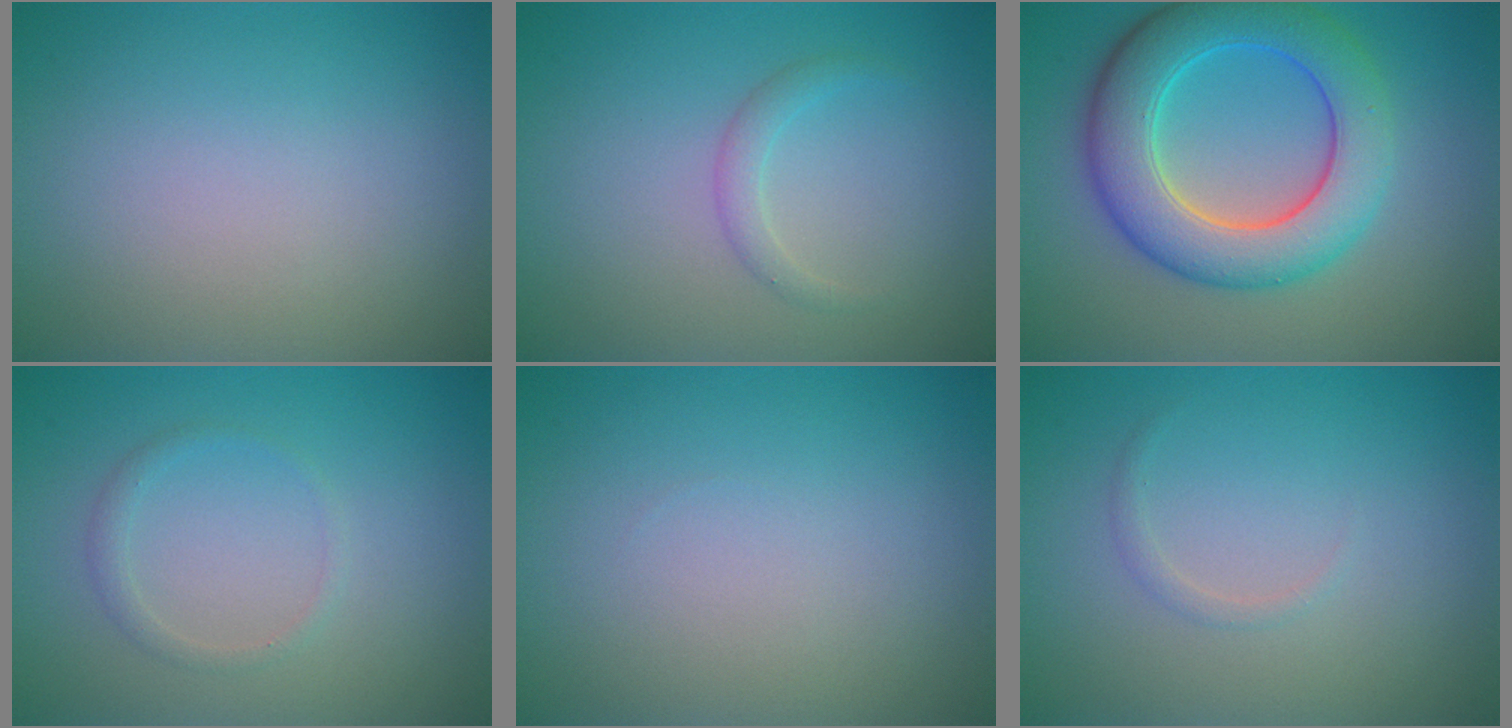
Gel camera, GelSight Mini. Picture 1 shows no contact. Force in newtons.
{"total": 0.9, "press": 0.9, "slide": 0.0}
{"total": 8.3, "press": 8.3, "slide": 0.2}
{"total": 1.1, "press": 1.0, "slide": 0.1}
{"total": 0.0}
{"total": 0.7, "press": 0.7, "slide": 0.1}